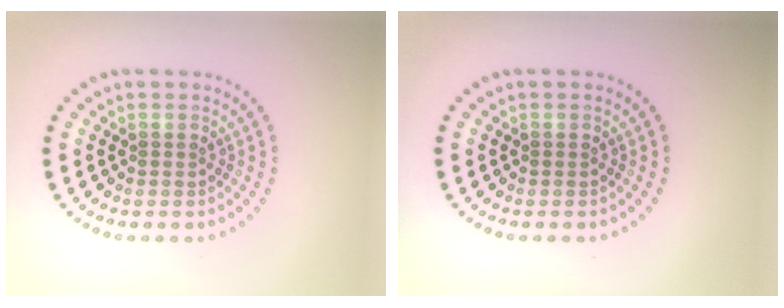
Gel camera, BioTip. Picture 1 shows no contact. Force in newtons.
{"total": 0.0}